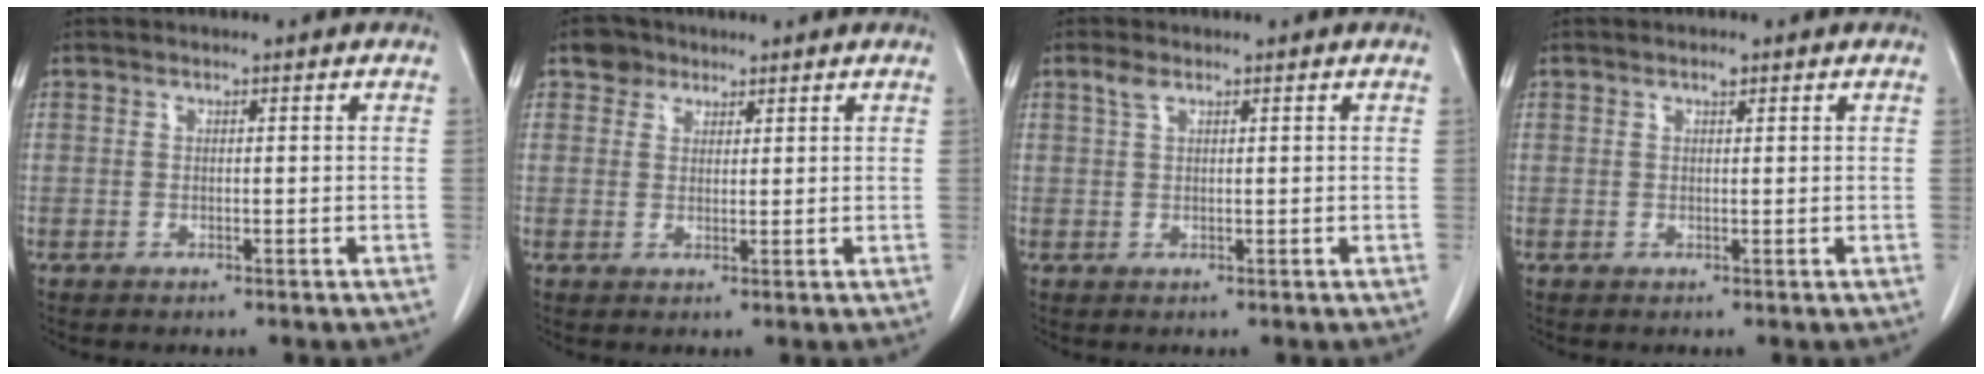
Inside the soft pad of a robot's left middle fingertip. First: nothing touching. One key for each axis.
{"total": 2.7, "fx": 1.7, "fy": 2.0, "fz": 0.3, "tx": -0.002, "ty": 0.007, "tz": 0.025}
{"total": 1.4, "fx": 0.9, "fy": 0.5, "fz": 1.0, "tx": -0.025, "ty": 0.011, "tz": 0.019}
{"total": 0.7, "fx": 0.5, "fy": 0.3, "fz": 0.5, "tx": -0.010, "ty": 0.000, "tz": 0.006}